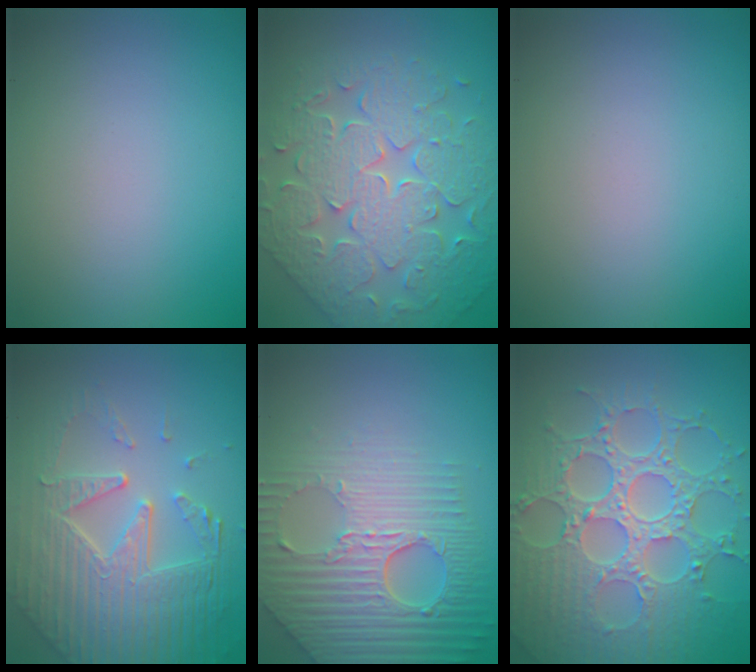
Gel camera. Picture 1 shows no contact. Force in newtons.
{"total": 7.2, "press": 6.2, "slide": 3.5}
{"total": 0.0}
{"total": 7.6, "press": 5.5, "slide": 5.2}
{"total": 8.4, "press": 5.8, "slide": 6.1}
{"total": 8.9, "press": 6.4, "slide": 6.2}